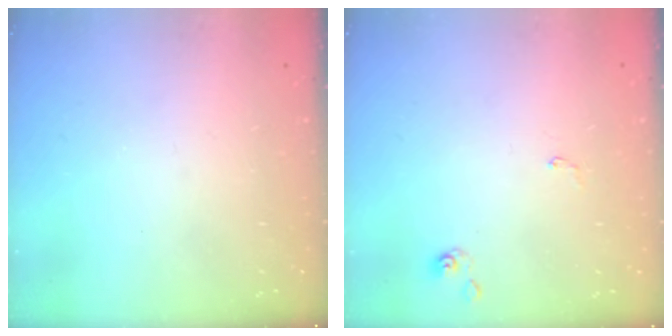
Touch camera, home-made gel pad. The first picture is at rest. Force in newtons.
{"total": 0.6, "press": 0.6, "slide": 0.1}